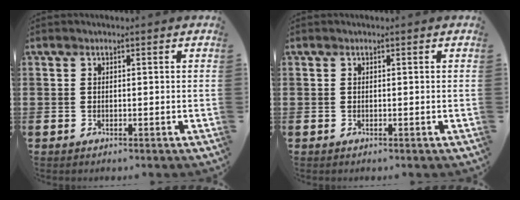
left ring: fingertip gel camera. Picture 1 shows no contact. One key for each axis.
{"total": 0.0}